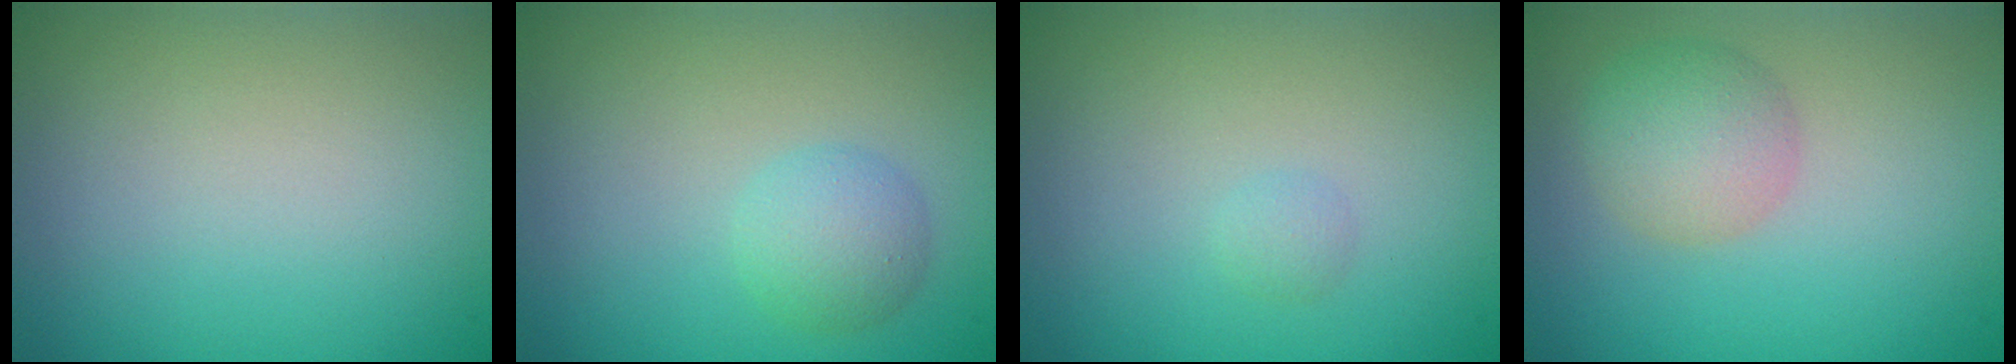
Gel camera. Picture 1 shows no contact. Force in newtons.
{"total": 2.4, "press": 2.4, "slide": 0.1}
{"total": 0.7, "press": 0.7, "slide": 0.0}
{"total": 3.3, "press": 3.3, "slide": 0.0}